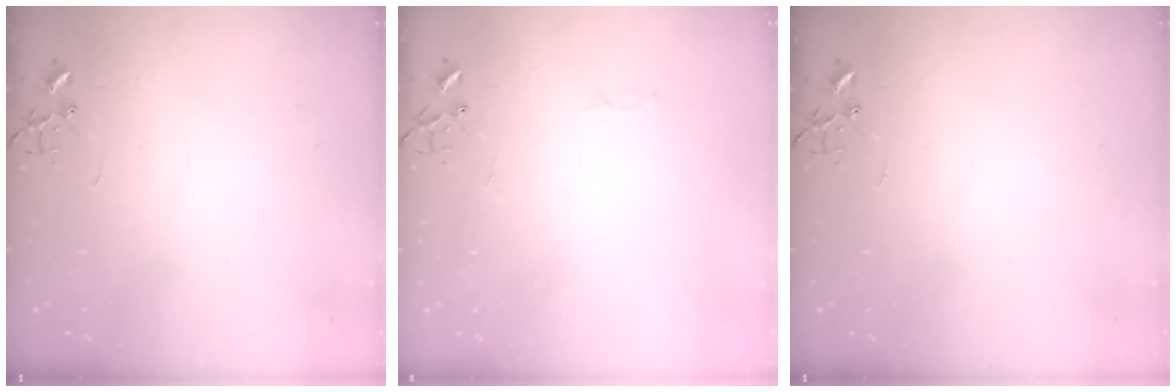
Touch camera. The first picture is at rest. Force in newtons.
{"total": 2.8, "press": 2.8, "slide": 0.4}
{"total": 0.0}